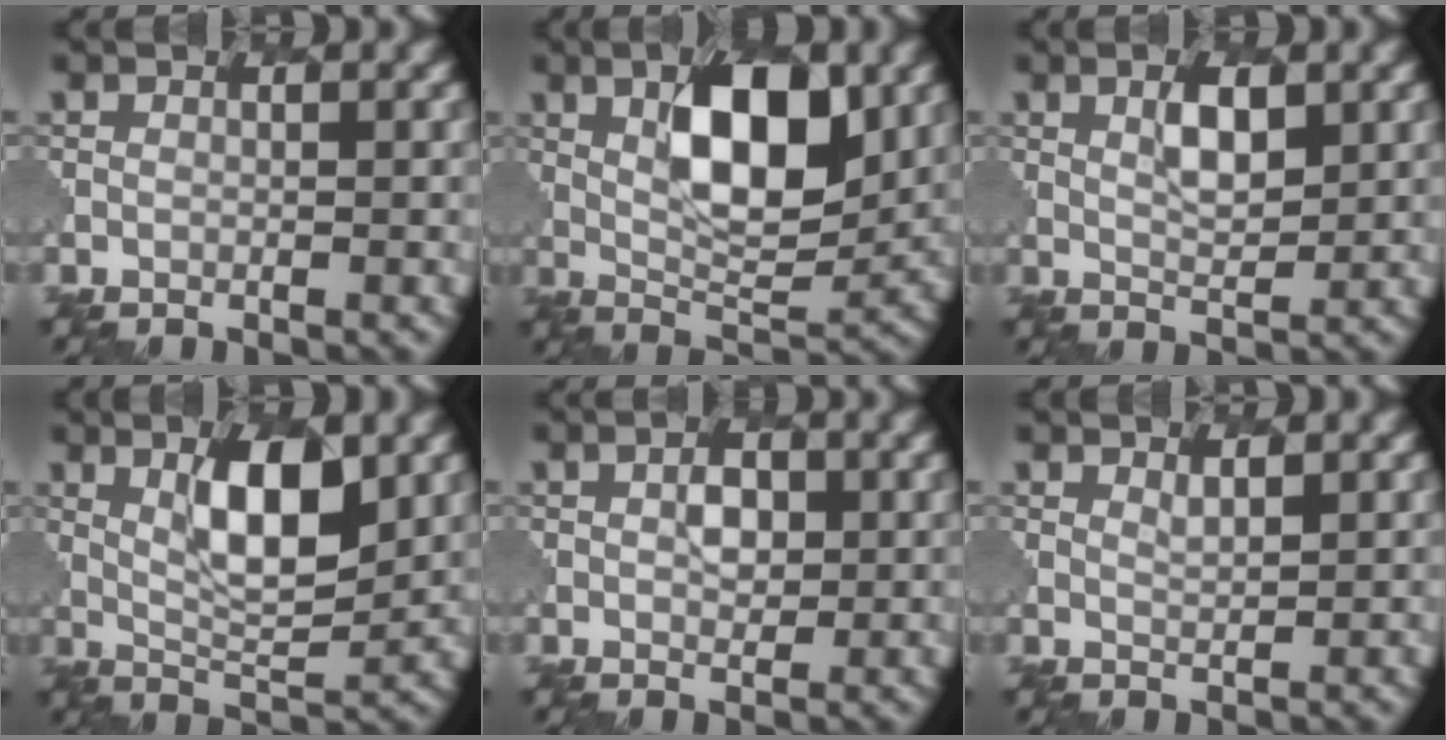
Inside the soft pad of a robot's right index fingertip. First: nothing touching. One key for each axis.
{"total": 8.4, "fx": 2.6, "fy": 3.4, "fz": 7.2, "tx": -0.110, "ty": 0.001, "tz": 0.044}
{"total": 2.8, "fx": 1.4, "fy": 1.0, "fz": 2.3, "tx": -0.041, "ty": -0.001, "tz": 0.026}
{"total": 6.2, "fx": 2.2, "fy": 2.0, "fz": 5.4, "tx": -0.090, "ty": -0.004, "tz": 0.042}
{"total": 2.1, "fx": 0.6, "fy": 1.3, "fz": 1.5, "tx": -0.023, "ty": 0.000, "tz": 0.010}
{"total": 1.1, "fx": 1.0, "fy": 0.1, "fz": 0.3, "tx": -0.007, "ty": -0.005, "tz": 0.019}